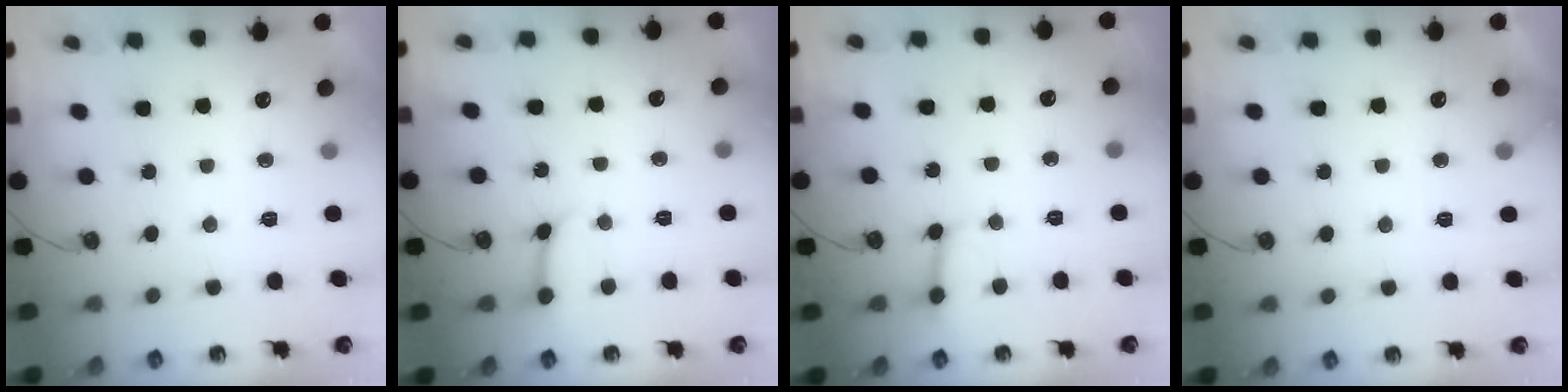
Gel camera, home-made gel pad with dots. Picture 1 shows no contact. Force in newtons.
{"total": 6.8, "press": 6.7, "slide": 0.9}
{"total": 3.6, "press": 3.6, "slide": 0.5}
{"total": 5.0, "press": 5.0, "slide": 0.3}